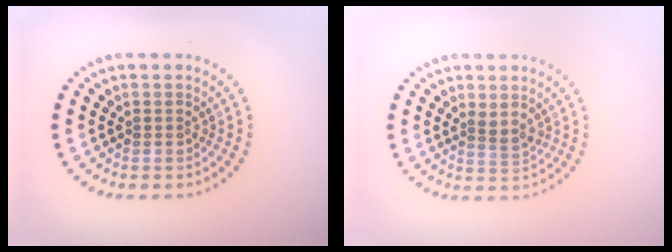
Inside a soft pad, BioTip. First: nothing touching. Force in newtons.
{"total": 1.6, "press": 1.2, "slide": 1.0}